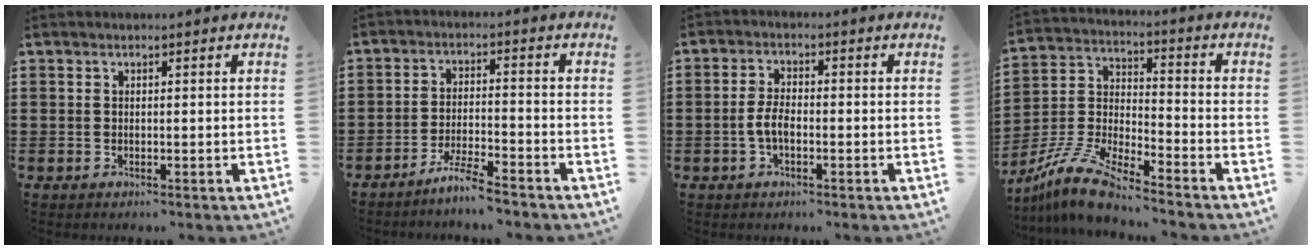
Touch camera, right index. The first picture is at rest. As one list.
[{"total": 4.9, "force": [-4.6, -0.1, 1.9], "torque": [-0.048, -0.006, -0.091]}, {"total": 3.7, "force": [-1.1, 1.7, 3.1], "torque": [-0.078, -0.002, -0.026]}, {"total": 9.5, "force": [-8.6, 0.7, 4.2], "torque": [-0.113, -0.003, -0.175]}]